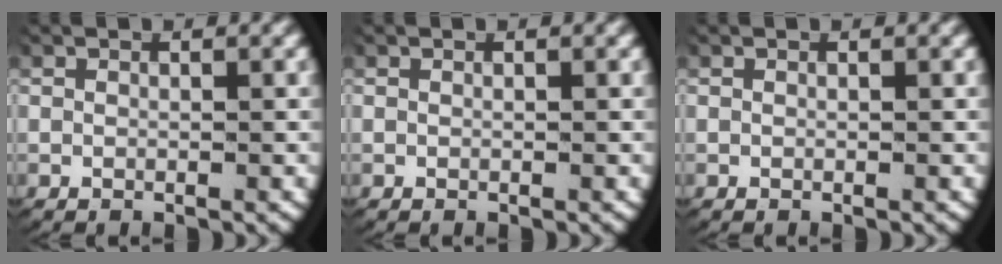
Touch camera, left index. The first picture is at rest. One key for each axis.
{"total": 0.0}
{"total": 0.0}